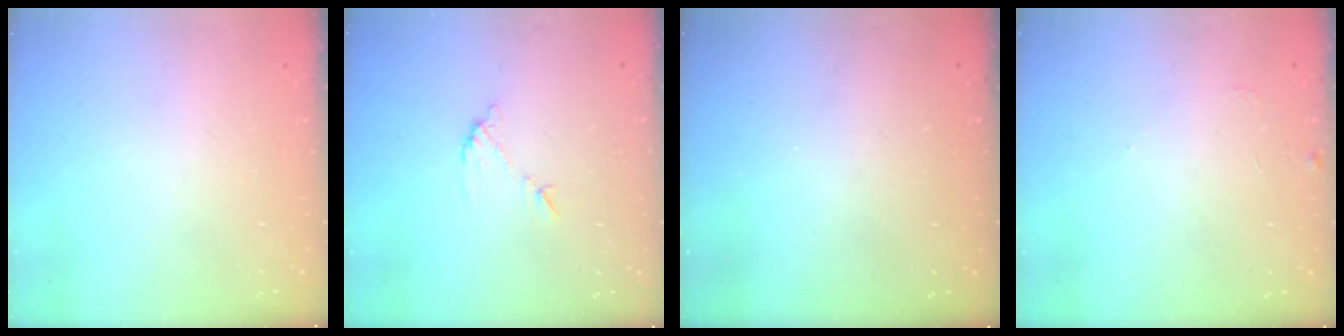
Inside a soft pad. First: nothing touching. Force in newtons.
{"total": 7.2, "press": 7.2, "slide": 0.2}
{"total": 3.3, "press": 3.3, "slide": 0.1}
{"total": 5.4, "press": 5.4, "slide": 0.4}